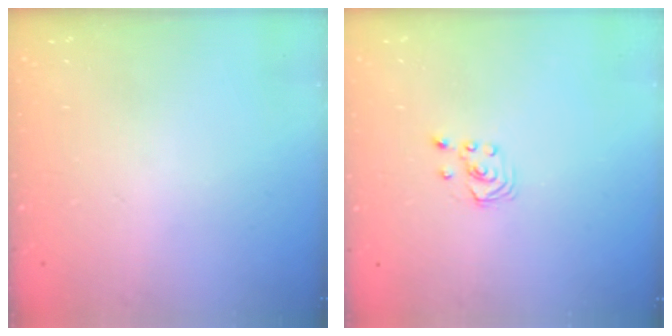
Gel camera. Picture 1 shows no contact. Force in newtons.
{"total": 1.8, "press": 1.8, "slide": 0.2}